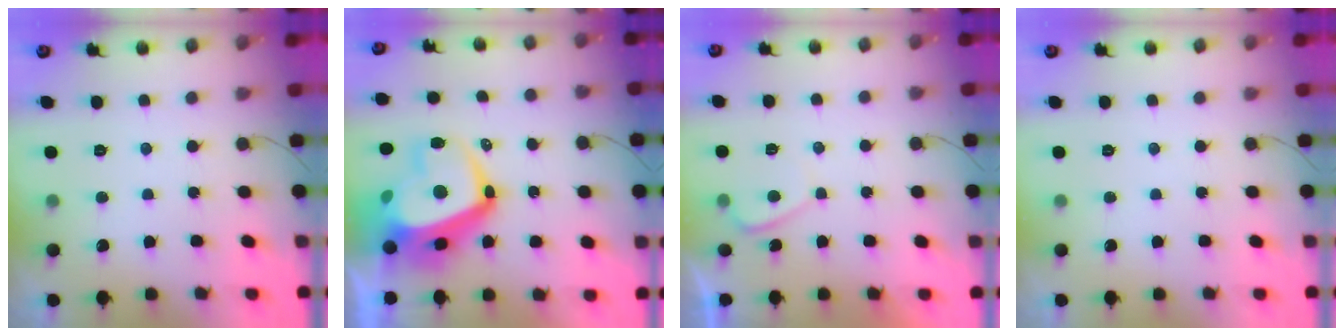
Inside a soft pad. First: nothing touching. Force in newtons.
{"total": 18.7, "press": 18.6, "slide": 2.2}
{"total": 0.9, "press": 0.7, "slide": 0.5}
{"total": 0.0}